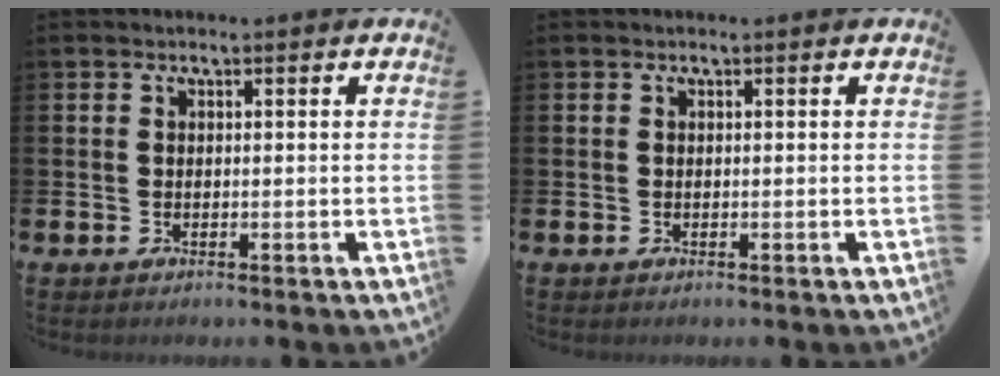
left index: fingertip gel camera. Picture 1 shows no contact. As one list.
[{"total": 0.0}]